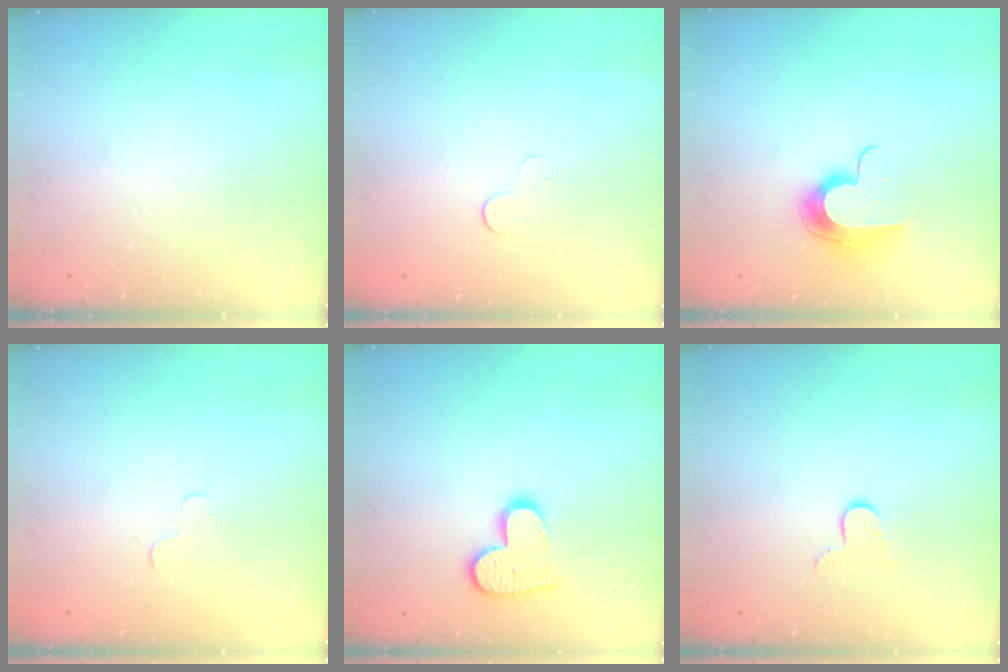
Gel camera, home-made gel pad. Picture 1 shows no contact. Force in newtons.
{"total": 3.9, "press": 3.8, "slide": 0.4}
{"total": 11.6, "press": 11.6, "slide": 0.8}
{"total": 3.6, "press": 3.6, "slide": 0.4}
{"total": 13.0, "press": 13.0, "slide": 1.0}
{"total": 6.3, "press": 6.3, "slide": 0.5}